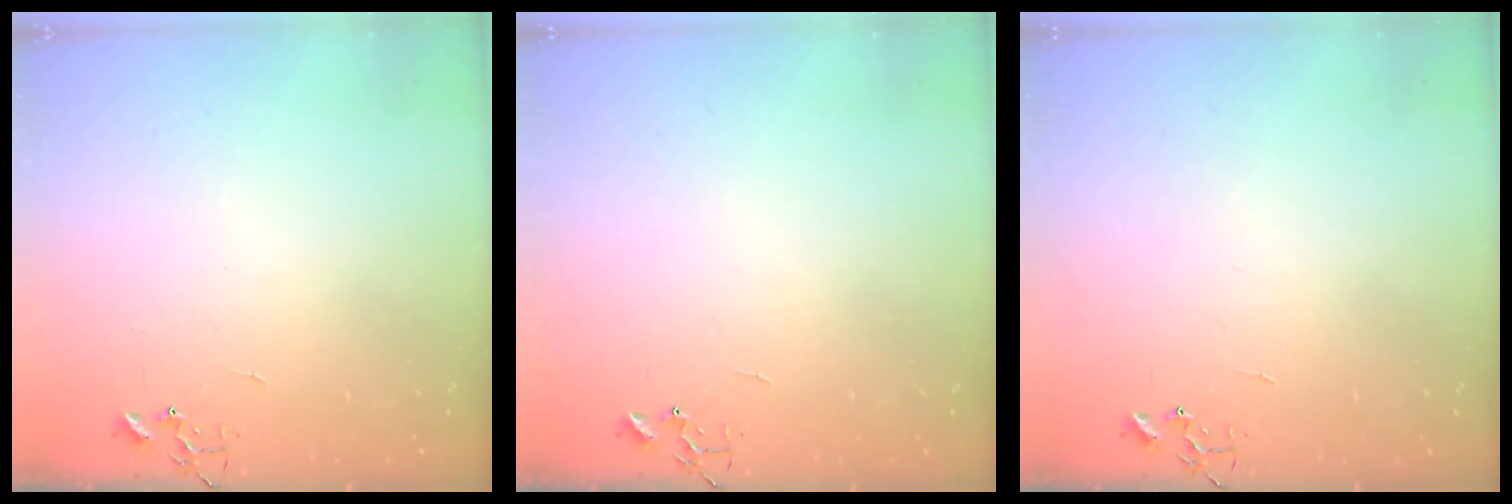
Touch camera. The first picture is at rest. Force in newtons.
{"total": 0.0}
{"total": 0.0}